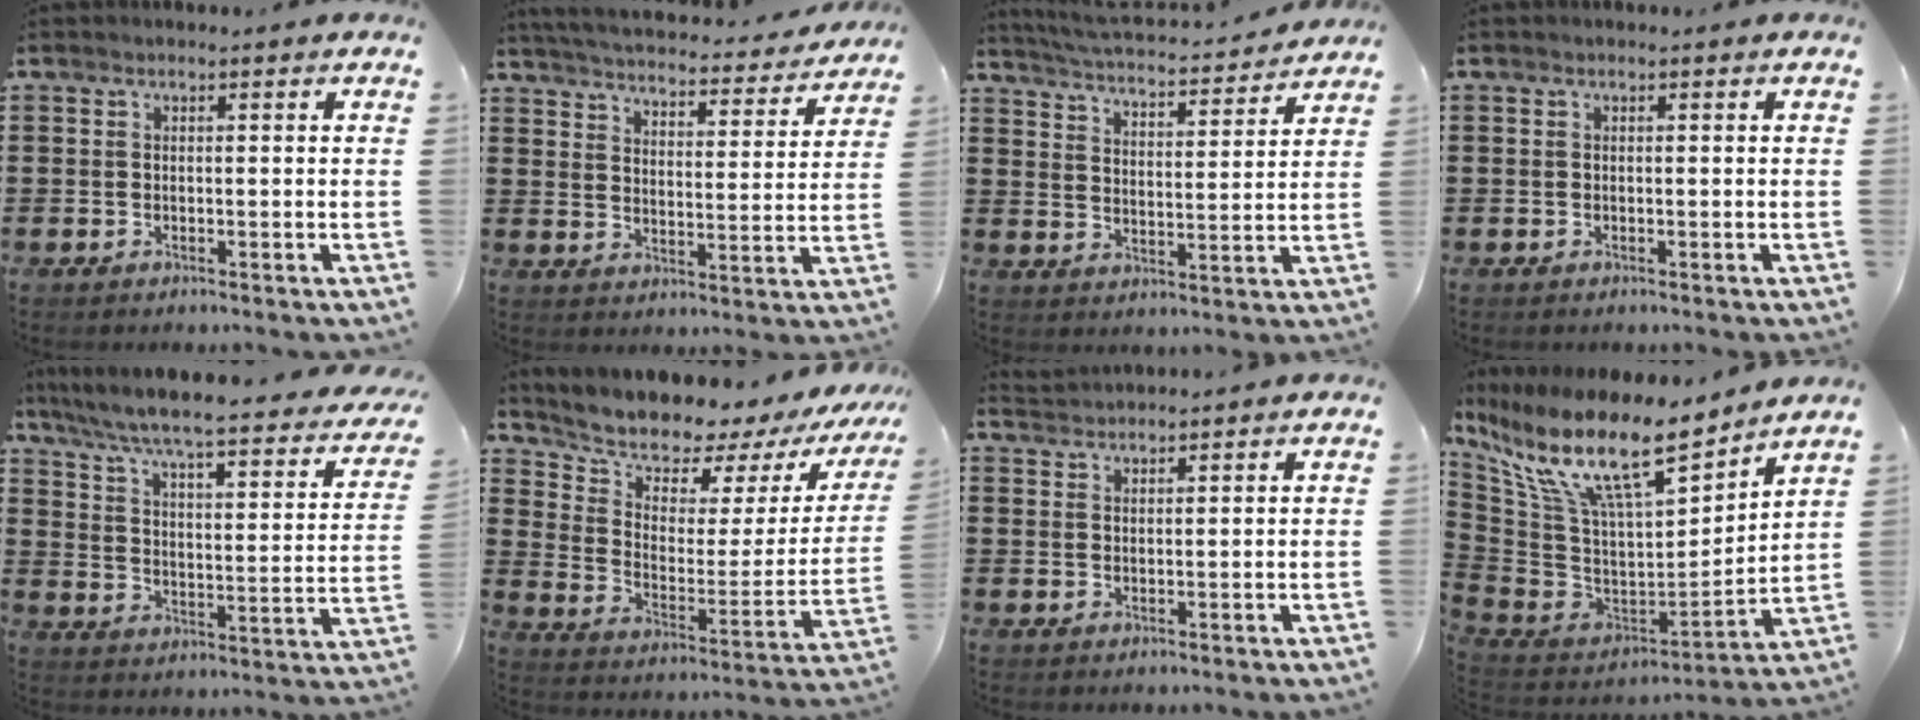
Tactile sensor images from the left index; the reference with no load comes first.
{"total": 4.1, "force": [4.0, -0.2, 0.5], "torque": [-0.035, -0.037, 0.063]}
{"total": 4.3, "force": [4.2, -0.1, 1.0], "torque": [-0.041, -0.035, 0.066]}
{"total": 0.0}
{"total": 5.6, "force": [4.5, 0.1, 3.3], "torque": [-0.087, -0.046, 0.067]}
{"total": 7.1, "force": [6.6, 2.5, 0.9], "torque": [-0.049, -0.062, 0.110]}
{"total": 2.1, "force": [2.0, 0.0, -0.4], "torque": [0.002, -0.001, 0.041]}
{"total": 16.1, "force": [10.1, 4.1, 11.8], "torque": [-0.248, -0.058, 0.171]}